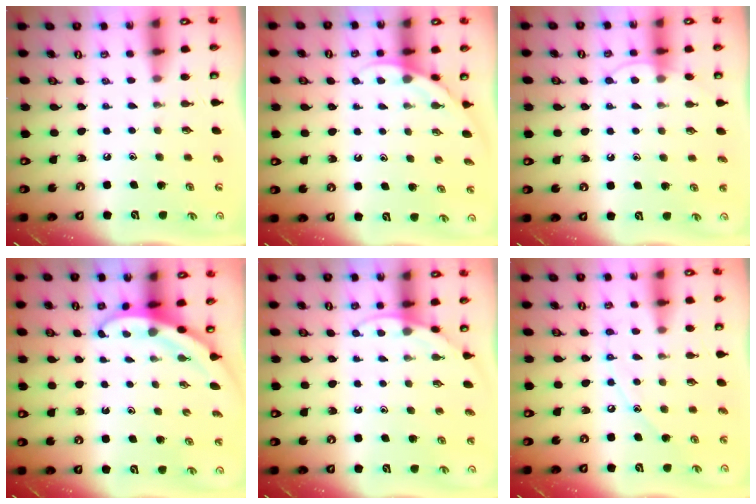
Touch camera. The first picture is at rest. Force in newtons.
{"total": 3.1, "press": 3.1, "slide": 0.1}
{"total": 5.7, "press": 5.7, "slide": 0.6}
{"total": 3.0, "press": 3.0, "slide": 0.1}
{"total": 6.4, "press": 6.4, "slide": 0.3}
{"total": 7.2, "press": 7.2, "slide": 0.7}